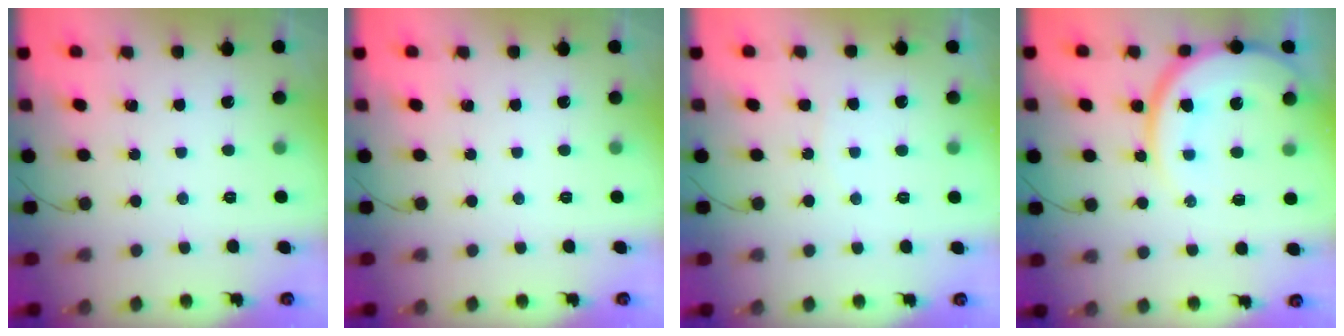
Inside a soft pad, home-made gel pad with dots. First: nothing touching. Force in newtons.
{"total": 0.0}
{"total": 3.3, "press": 3.3, "slide": 0.3}
{"total": 14.9, "press": 14.9, "slide": 1.3}